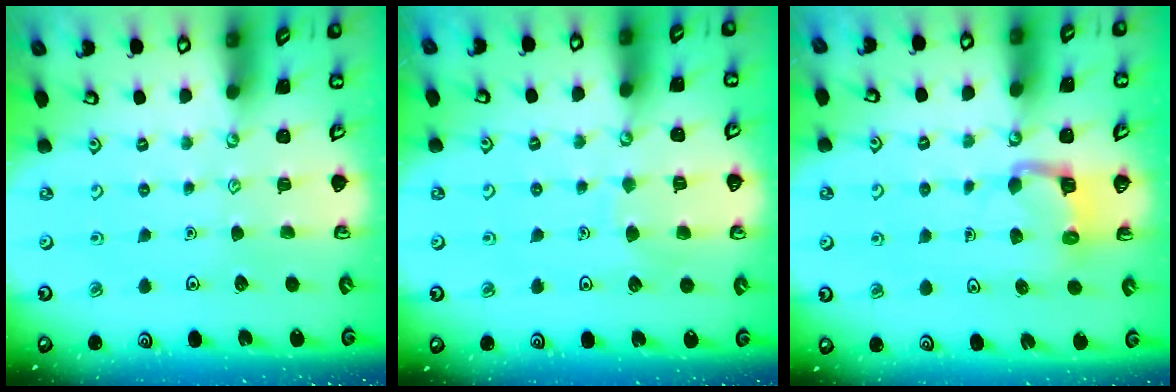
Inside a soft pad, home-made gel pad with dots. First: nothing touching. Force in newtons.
{"total": 4.9, "press": 4.8, "slide": 0.6}
{"total": 4.2, "press": 4.2, "slide": 0.2}